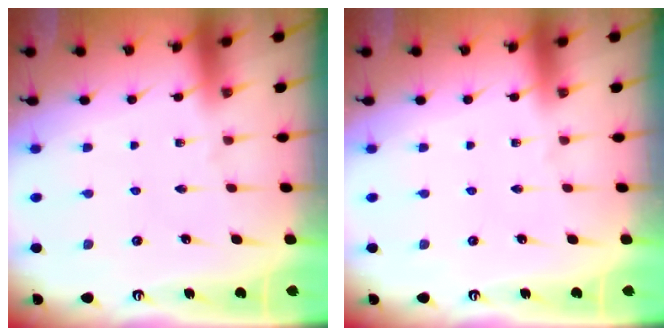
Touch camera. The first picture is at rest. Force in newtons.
{"total": 0.0}